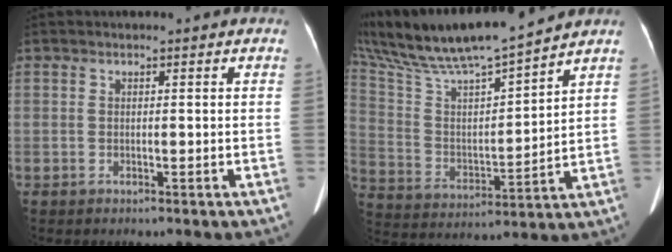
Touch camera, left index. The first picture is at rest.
{"total": 20.2, "force": [17.8, 1.0, 9.5], "torque": [-0.191, 0.016, 0.320]}